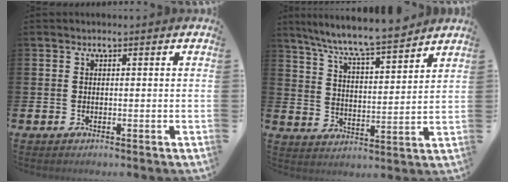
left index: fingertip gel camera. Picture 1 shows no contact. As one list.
[{"total": 8.3, "force": [7.9, 0.3, 2.7], "torque": [-0.081, -0.056, 0.137]}]